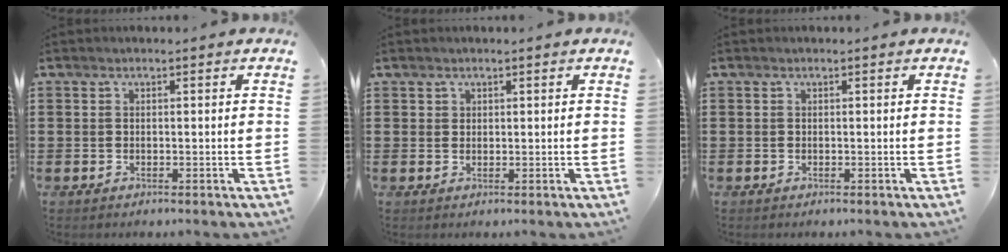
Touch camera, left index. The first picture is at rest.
{"total": 1.0, "force": [0.7, 0.7, 0.1], "torque": [-0.004, 0.001, 0.015]}
{"total": 0.0}